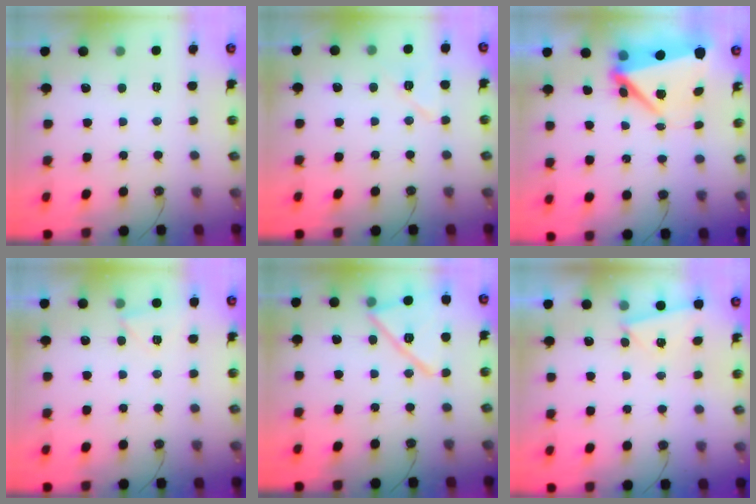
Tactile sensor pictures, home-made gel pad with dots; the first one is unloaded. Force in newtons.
{"total": 7.5, "press": 7.3, "slide": 1.6}
{"total": 7.9, "press": 7.9, "slide": 0.7}
{"total": 3.5, "press": 3.5, "slide": 0.5}
{"total": 15.0, "press": 15.0, "slide": 0.5}
{"total": 1.7, "press": 1.7, "slide": 0.4}